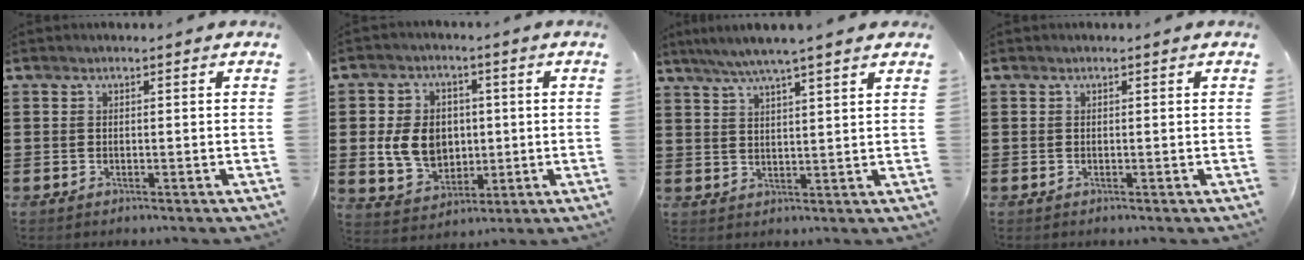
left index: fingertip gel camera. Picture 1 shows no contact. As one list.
[{"total": 8.4, "force": [0.2, 6.9, 4.9], "torque": [-0.119, 0.012, 0.003]}, {"total": 4.8, "force": [3.9, -0.3, 2.6], "torque": [-0.061, -0.012, 0.069]}, {"total": 0.0}]